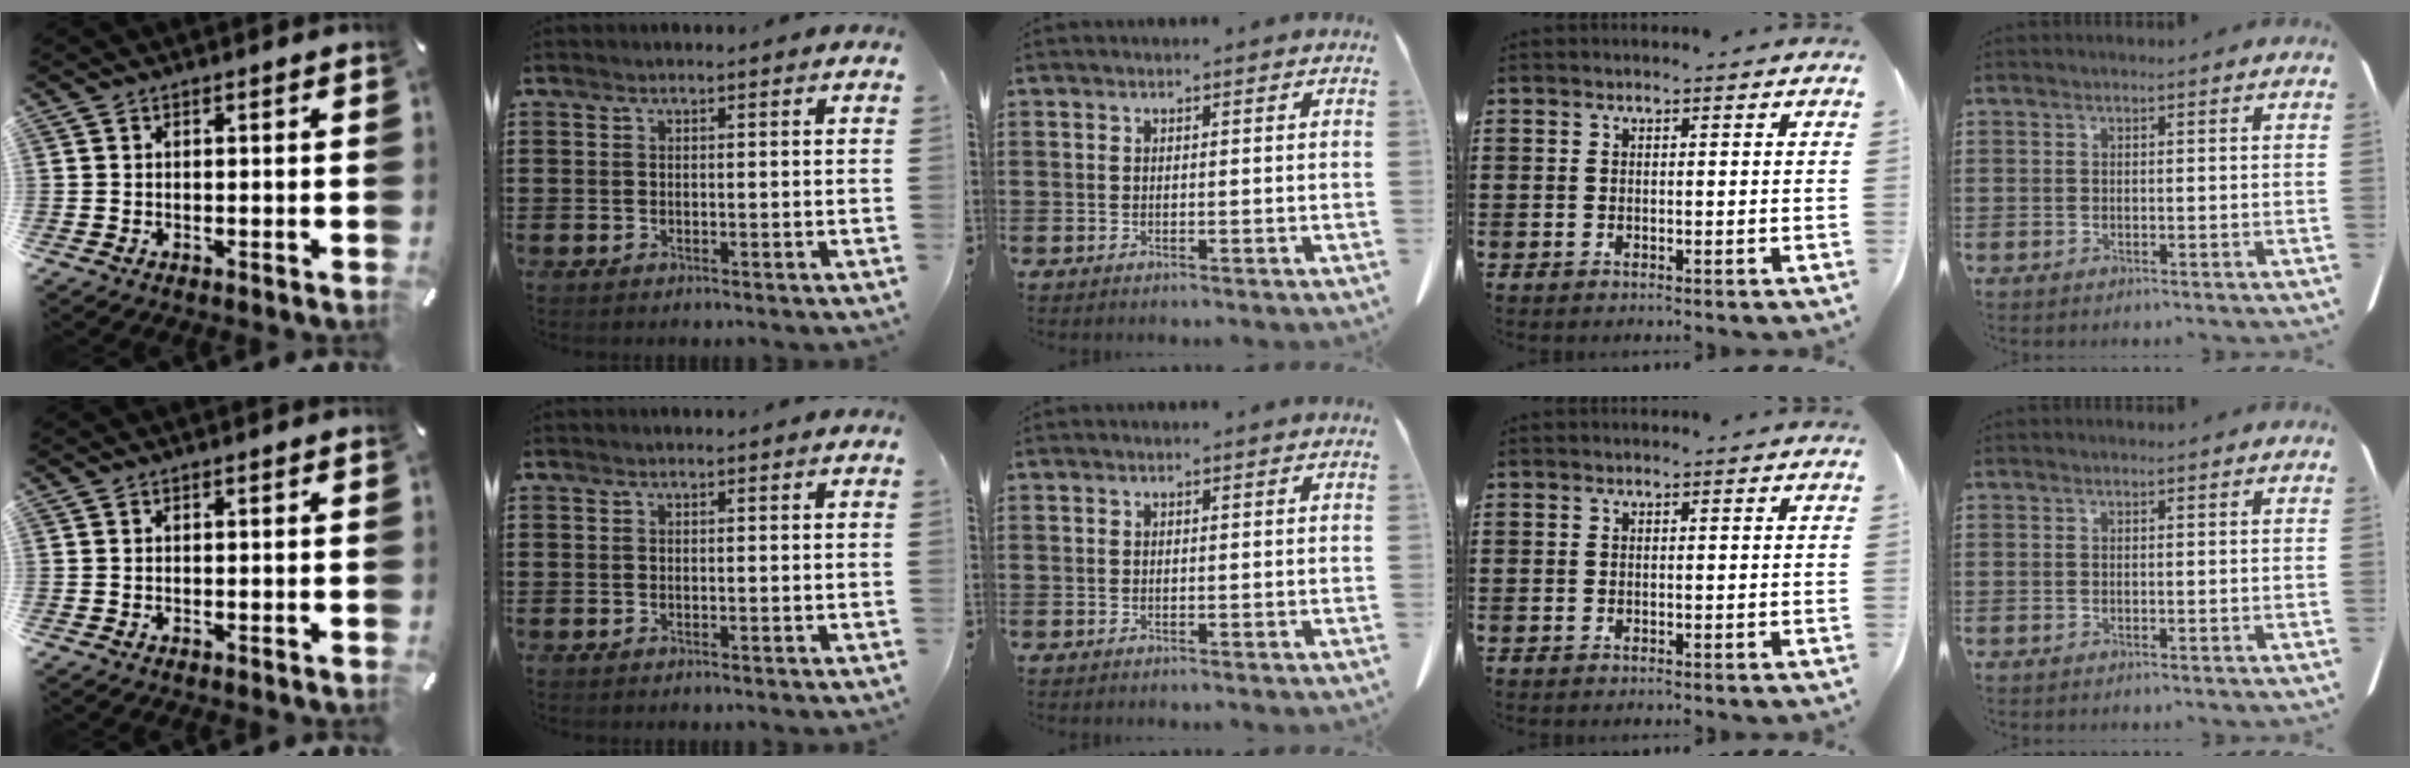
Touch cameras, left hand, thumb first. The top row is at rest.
{}